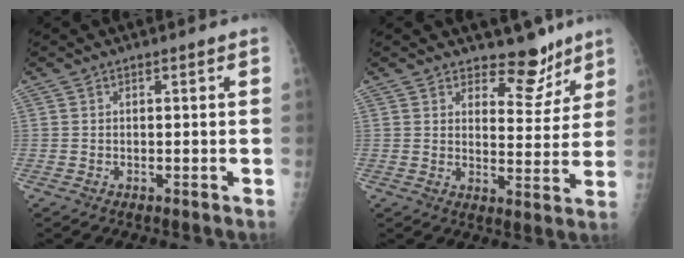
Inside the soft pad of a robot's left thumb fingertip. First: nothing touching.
{"total": 7.4, "force": [6.1, 3.7, 2.2], "torque": [0.004, -0.047, 0.092]}